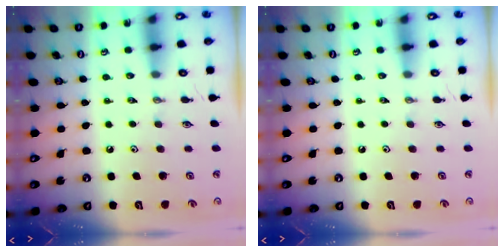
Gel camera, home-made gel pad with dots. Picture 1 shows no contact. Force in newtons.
{"total": 0.0}